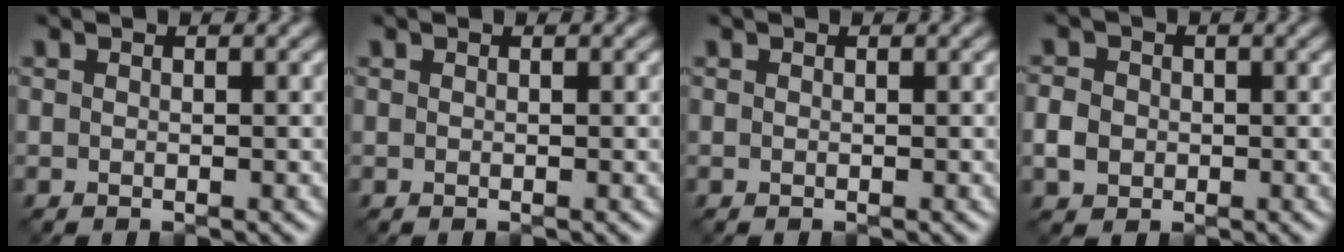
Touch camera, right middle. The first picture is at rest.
{"total": 0.0}
{"total": 0.0}
{"total": 2.5, "force": [-0.5, 2.2, 1.2], "torque": [-0.024, -0.001, -0.012]}